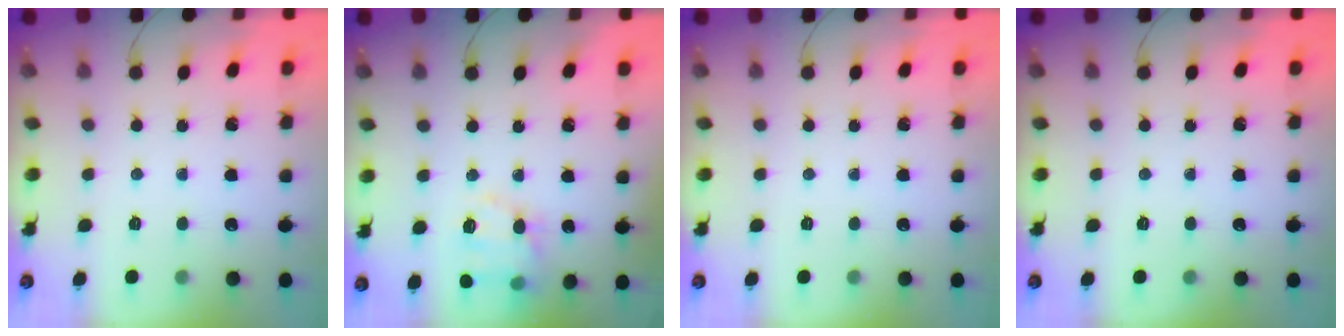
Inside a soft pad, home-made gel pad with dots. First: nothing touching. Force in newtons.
{"total": 14.0, "press": 13.8, "slide": 2.2}
{"total": 0.0}
{"total": 0.0}